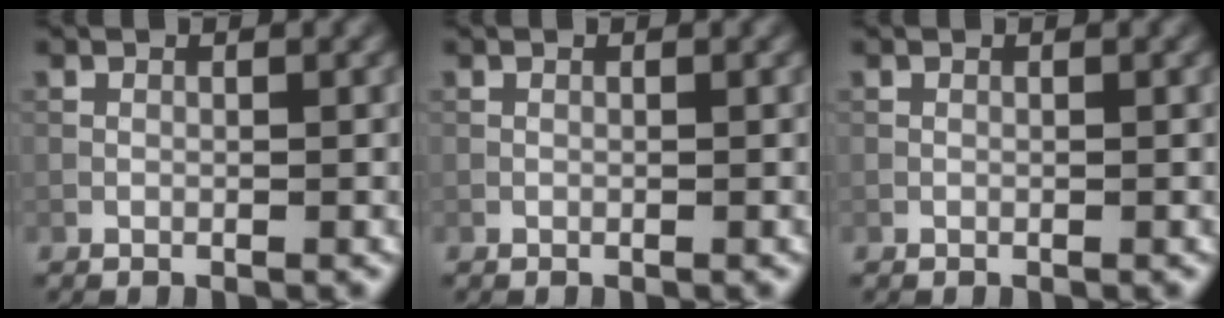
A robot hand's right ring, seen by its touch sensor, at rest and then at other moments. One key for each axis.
{"total": 0.0}
{"total": 0.0}